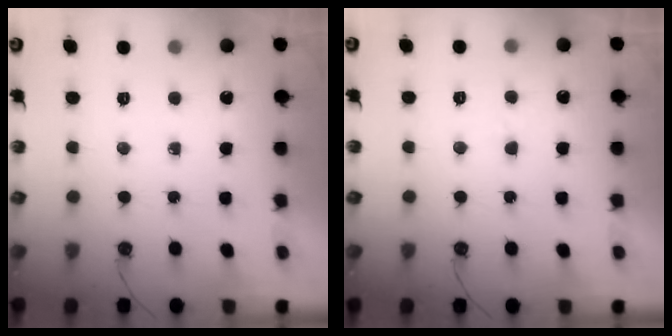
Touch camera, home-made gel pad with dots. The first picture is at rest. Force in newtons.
{"total": 2.1, "press": 1.6, "slide": 1.2}